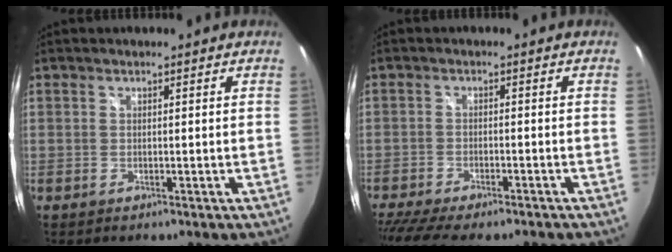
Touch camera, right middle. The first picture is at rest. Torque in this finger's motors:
{"motor_torque": [1.08, -1.06, 0.23, 0.14]}